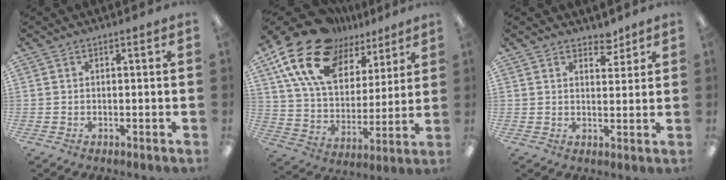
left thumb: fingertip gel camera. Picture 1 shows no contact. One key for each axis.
{"total": 20.7, "fx": 13.0, "fy": 11.7, "fz": 11.0, "tx": -0.222, "ty": -0.063, "tz": 0.240}
{"total": 4.1, "fx": 3.5, "fy": 2.0, "fz": 0.9, "tx": 0.007, "ty": -0.026, "tz": 0.059}